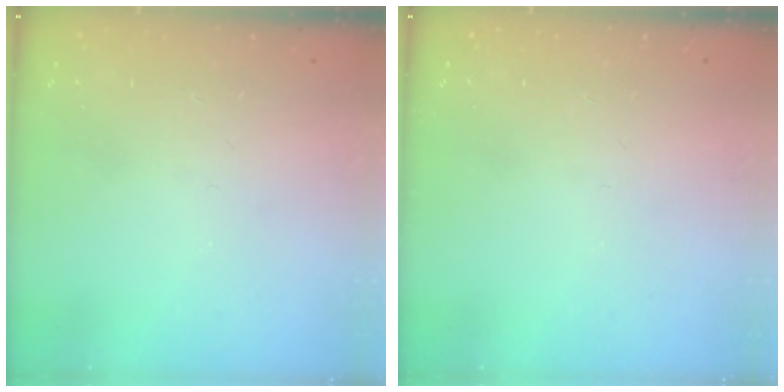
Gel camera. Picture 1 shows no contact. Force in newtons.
{"total": 0.0}